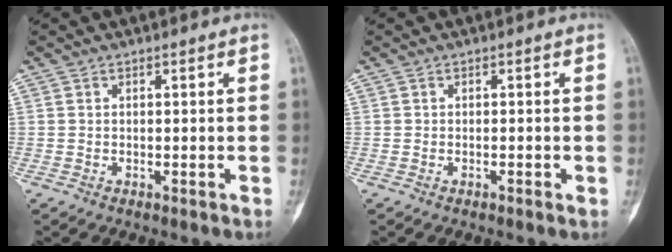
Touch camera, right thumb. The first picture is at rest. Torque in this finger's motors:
{"motor_torque": [-0.51, -0.46, -0.13, -0.21, 0.00]}